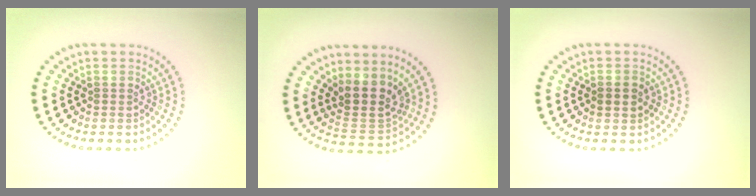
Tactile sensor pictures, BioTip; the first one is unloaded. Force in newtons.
{"total": 3.7, "press": 2.9, "slide": 2.4}
{"total": 1.1, "press": 1.1, "slide": 0.2}